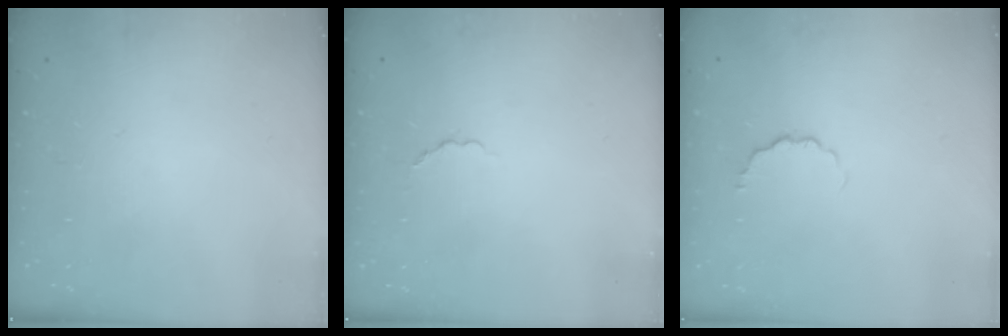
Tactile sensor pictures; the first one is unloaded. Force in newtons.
{"total": 2.4, "press": 2.2, "slide": 1.0}
{"total": 4.2, "press": 4.0, "slide": 1.1}